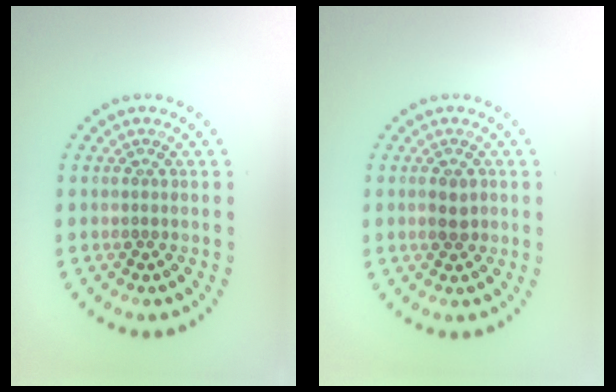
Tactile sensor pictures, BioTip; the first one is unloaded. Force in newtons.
{"total": 1.6, "press": 1.6, "slide": 0.1}